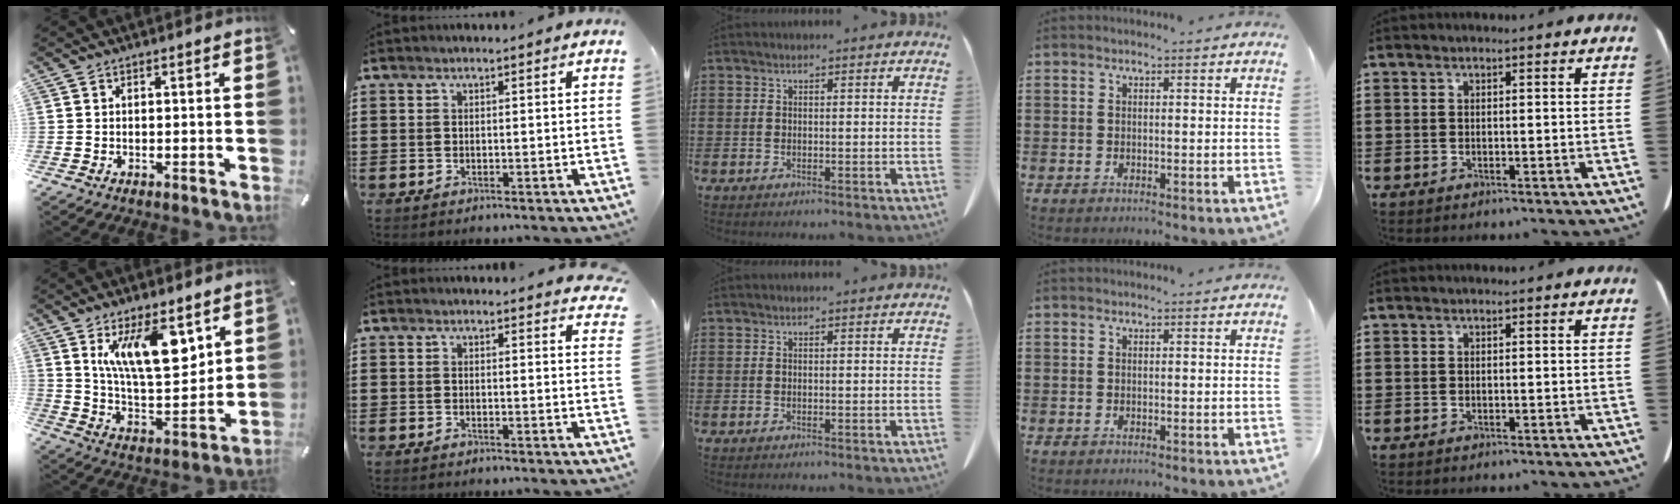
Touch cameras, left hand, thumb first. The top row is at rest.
{"thumb": {"total": 16.9, "force": [8.5, 7.4, 12.6], "torque": [-0.224, -0.035, 0.141]}, "index": {"total": 1.9, "force": [1.8, 0.2, 0.3], "torque": [-0.002, -0.004, 0.034]}}